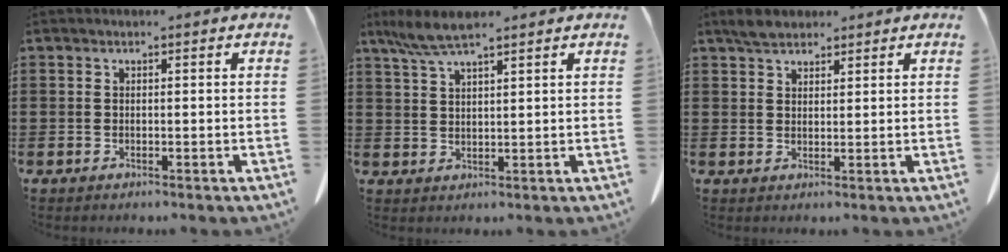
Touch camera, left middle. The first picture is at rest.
{"total": 5.2, "force": [3.8, 0.8, 3.5], "torque": [-0.076, -0.002, 0.070]}
{"total": 3.0, "force": [2.6, 1.2, 1.0], "torque": [-0.027, 0.007, 0.049]}